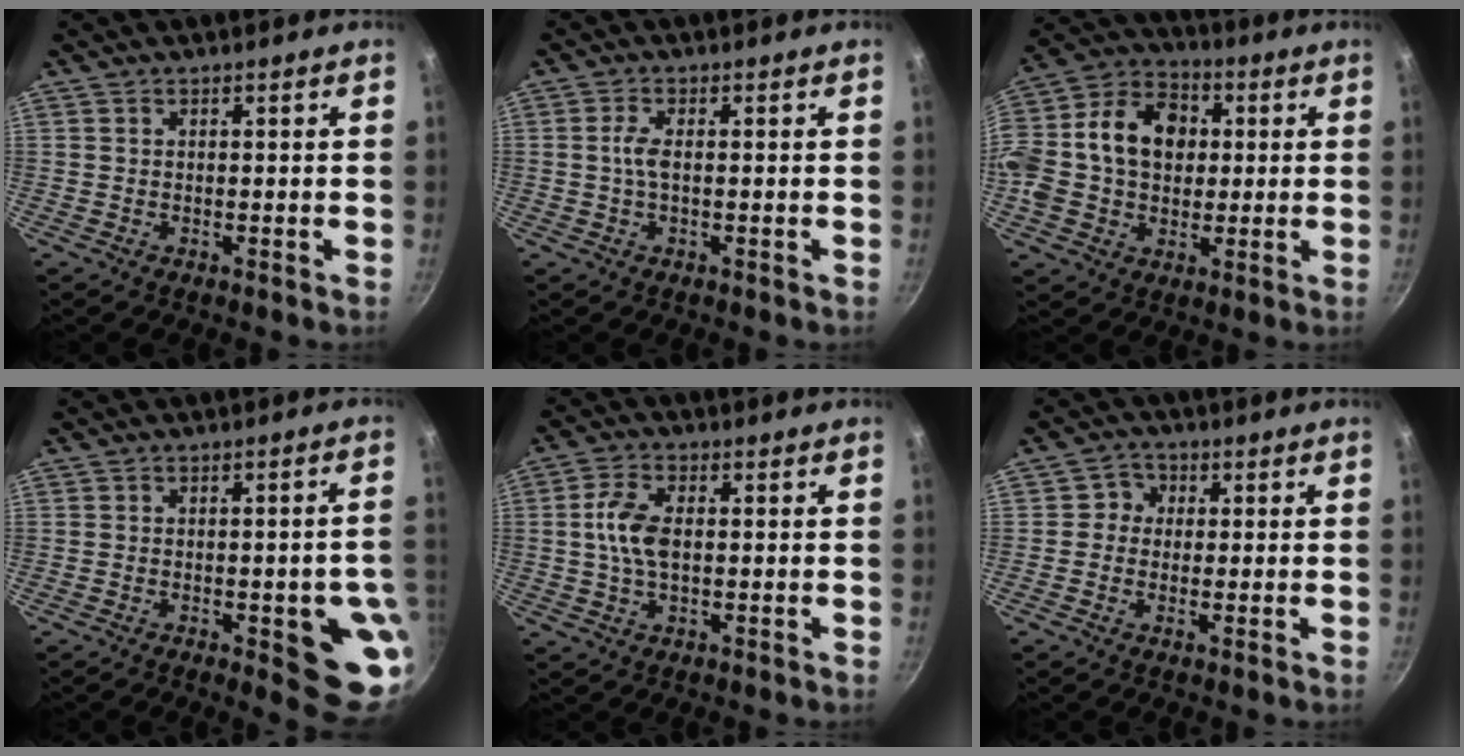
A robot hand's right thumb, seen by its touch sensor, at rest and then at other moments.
{"total": 2.7, "force": [-0.1, 1.1, 2.5], "torque": [-0.062, 0.006, -0.004]}
{"total": 19.8, "force": [1.7, 15.0, 12.8], "torque": [-0.221, 0.037, 0.013]}
{"total": 12.4, "force": [-3.2, 4.0, 11.3], "torque": [-0.093, 0.006, -0.037]}
{"total": 7.2, "force": [0.3, 4.1, 5.9], "torque": [-0.115, 0.012, 0.001]}
{"total": 3.7, "force": [0.4, 3.5, 1.3], "torque": [0.006, -0.003, -0.007]}